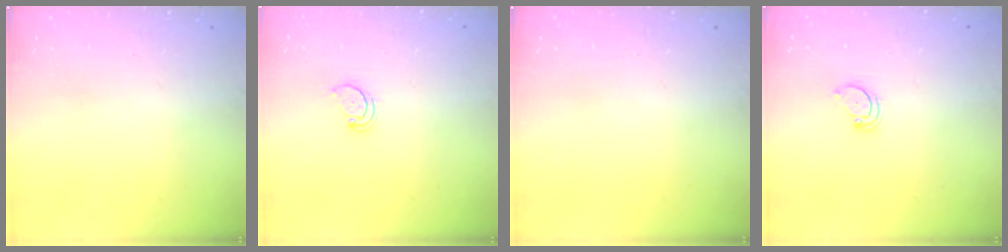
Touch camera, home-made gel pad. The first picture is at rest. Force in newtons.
{"total": 2.4, "press": 2.3, "slide": 0.5}
{"total": 0.0}
{"total": 1.8, "press": 1.8, "slide": 0.2}